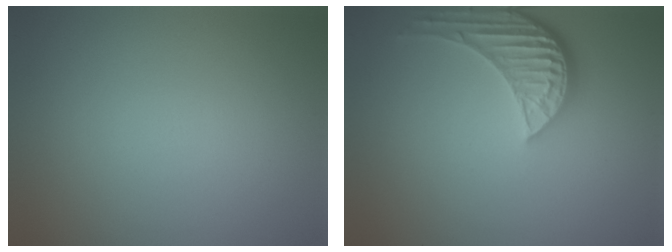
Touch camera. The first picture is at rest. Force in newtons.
{"total": 4.5, "press": 3.6, "slide": 2.8}